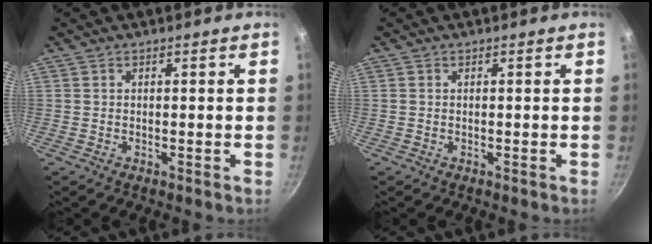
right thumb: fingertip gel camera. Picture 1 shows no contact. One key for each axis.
{"total": 0.0}